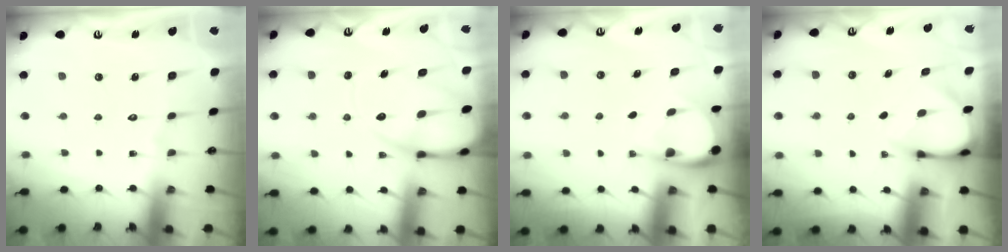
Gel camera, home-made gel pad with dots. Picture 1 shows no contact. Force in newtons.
{"total": 12.1, "press": 12.0, "slide": 1.4}
{"total": 4.0, "press": 4.0, "slide": 0.2}
{"total": 3.4, "press": 3.4, "slide": 0.3}